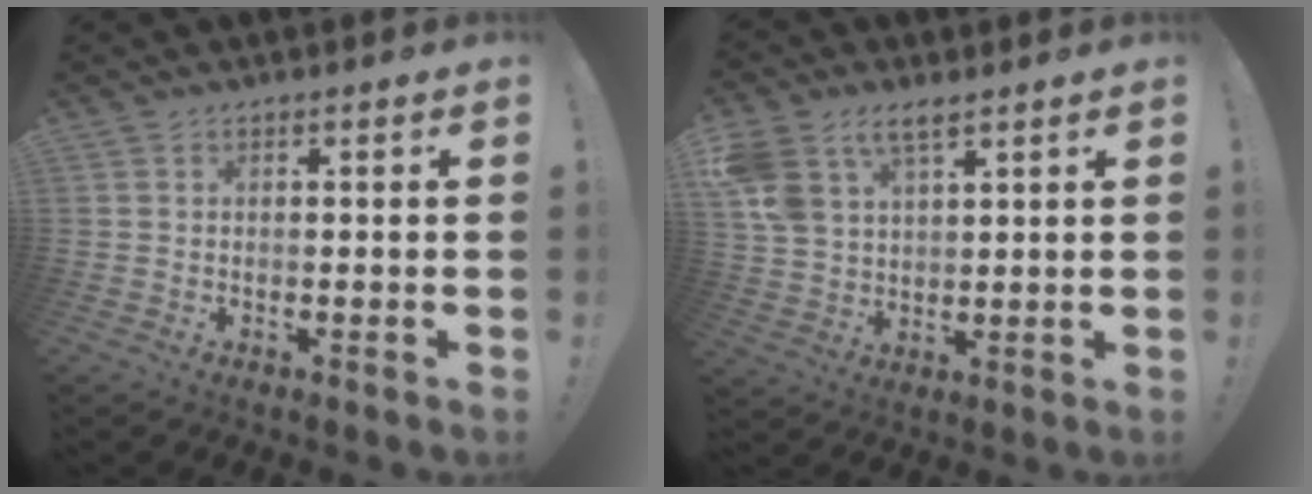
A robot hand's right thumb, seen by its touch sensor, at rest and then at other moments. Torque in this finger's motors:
{"motor_torque": [0.75, 2.33, 1.47, 0.51, 0.10]}